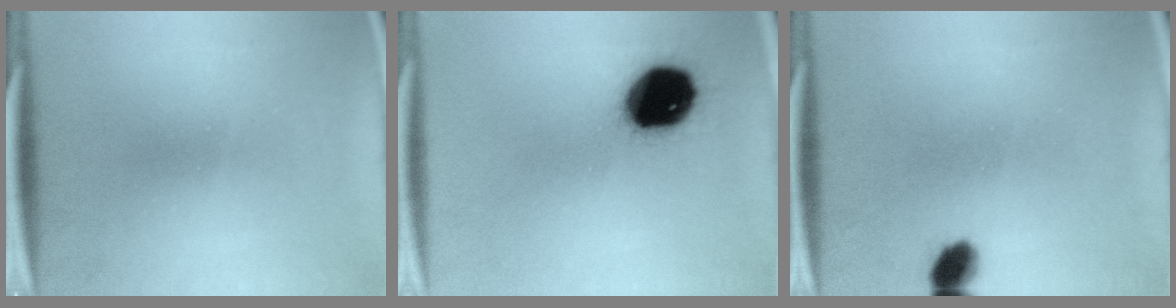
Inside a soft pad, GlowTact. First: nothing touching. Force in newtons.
{"total": 17.4}
{"total": 4.2}